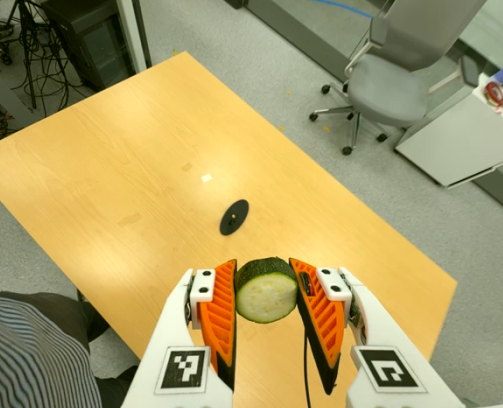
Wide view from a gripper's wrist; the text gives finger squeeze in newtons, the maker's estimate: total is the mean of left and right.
{"total": 11.7, "left": 10.8, "right": 12.7}